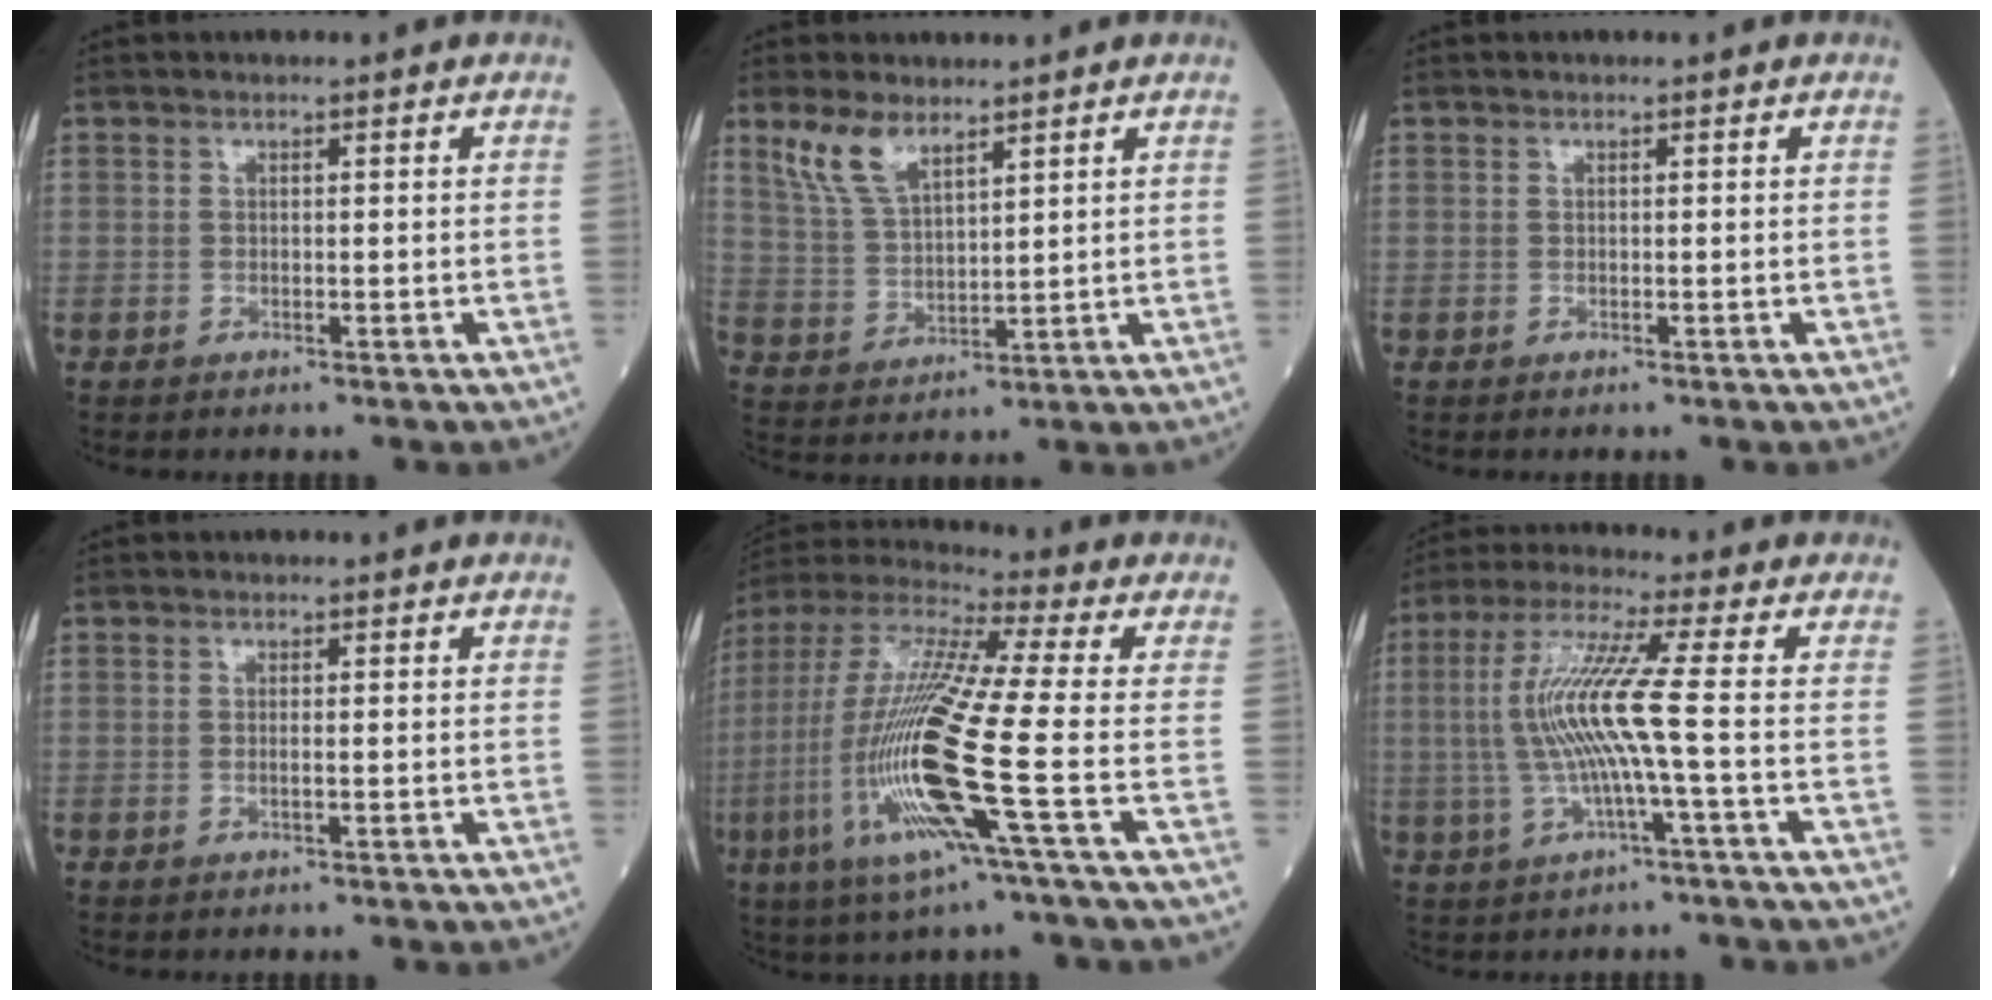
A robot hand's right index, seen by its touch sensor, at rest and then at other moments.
{"total": 6.6, "force": [4.7, 2.3, 4.0], "torque": [-0.095, 0.009, 0.100]}
{"total": 0.0}
{"total": 0.5, "force": [-0.2, -0.1, 0.5], "torque": [-0.011, 0.000, -0.005]}
{"total": 19.2, "force": [-5.2, -0.1, 18.5], "torque": [-0.405, -0.023, -0.114]}
{"total": 9.9, "force": [-0.6, -0.9, 9.9], "torque": [-0.209, 0.009, -0.015]}